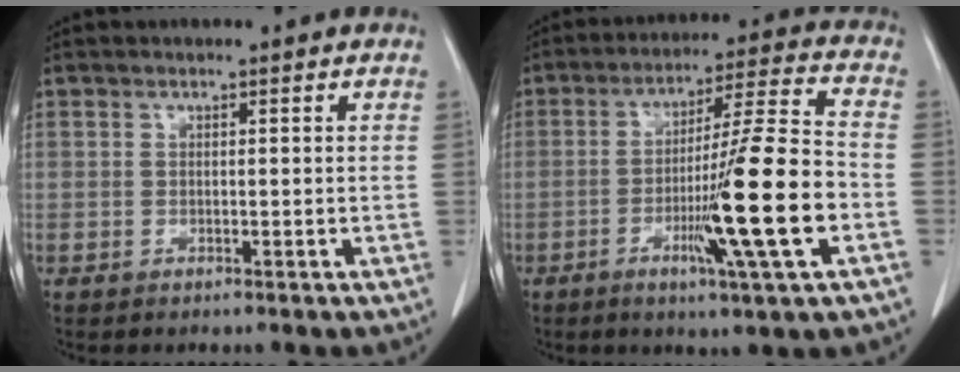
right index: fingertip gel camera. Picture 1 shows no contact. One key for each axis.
{"total": 15.8, "fx": -4.6, "fy": -0.8, "fz": 15.1, "tx": -0.251, "ty": -0.009, "tz": -0.079}